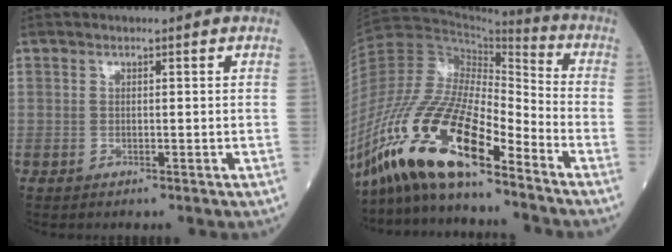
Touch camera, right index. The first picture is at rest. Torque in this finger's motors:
{"motor_torque": [1.64, -0.49, 0.78, 0.21]}